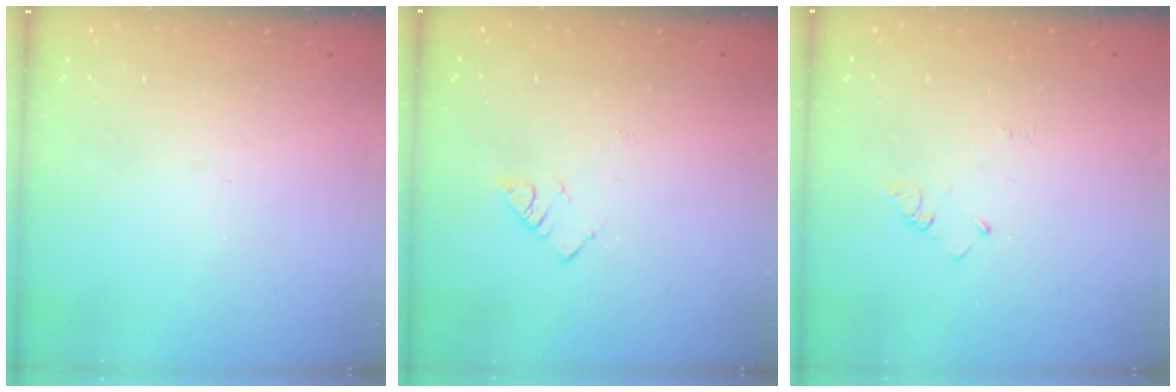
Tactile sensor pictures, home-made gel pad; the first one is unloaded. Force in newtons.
{"total": 2.6, "press": 2.6, "slide": 0.4}
{"total": 2.0, "press": 2.0, "slide": 0.3}